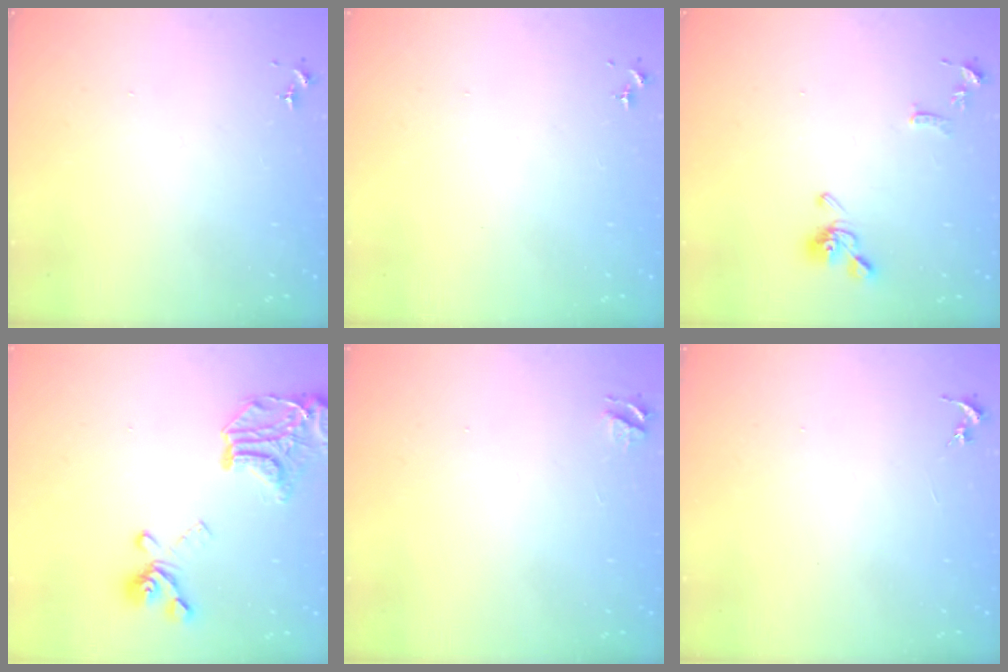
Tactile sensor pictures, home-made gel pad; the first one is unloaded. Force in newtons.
{"total": 0.0}
{"total": 10.1, "press": 10.1, "slide": 1.2}
{"total": 18.3, "press": 18.1, "slide": 2.4}
{"total": 4.0, "press": 3.9, "slide": 0.4}
{"total": 0.0}